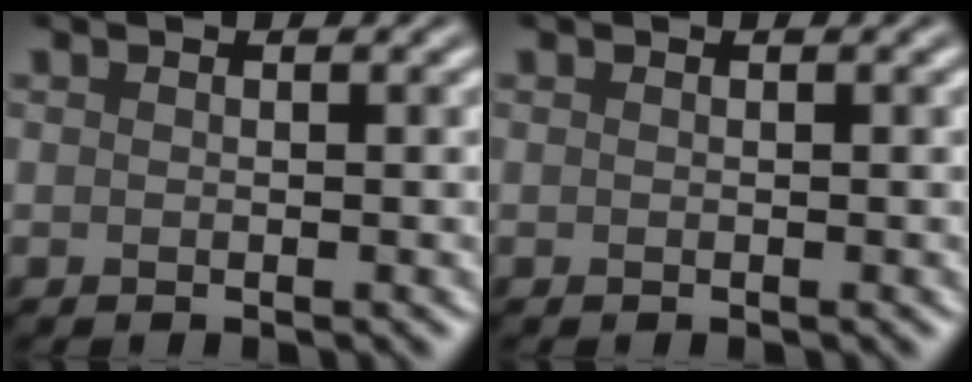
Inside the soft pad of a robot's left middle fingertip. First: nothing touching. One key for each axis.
{"total": 0.0}